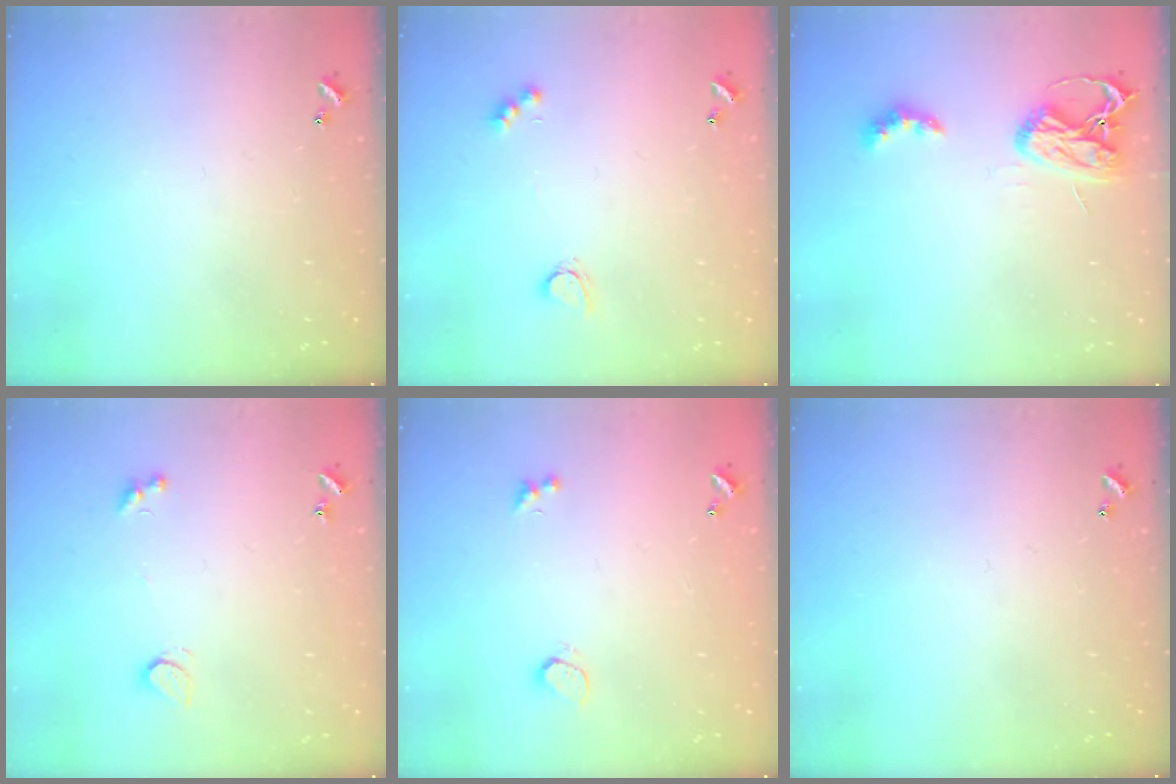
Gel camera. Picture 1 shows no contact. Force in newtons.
{"total": 2.9, "press": 2.9, "slide": 0.5}
{"total": 6.0, "press": 5.9, "slide": 0.7}
{"total": 1.7, "press": 1.6, "slide": 0.6}
{"total": 2.1, "press": 1.8, "slide": 1.2}
{"total": 0.0}